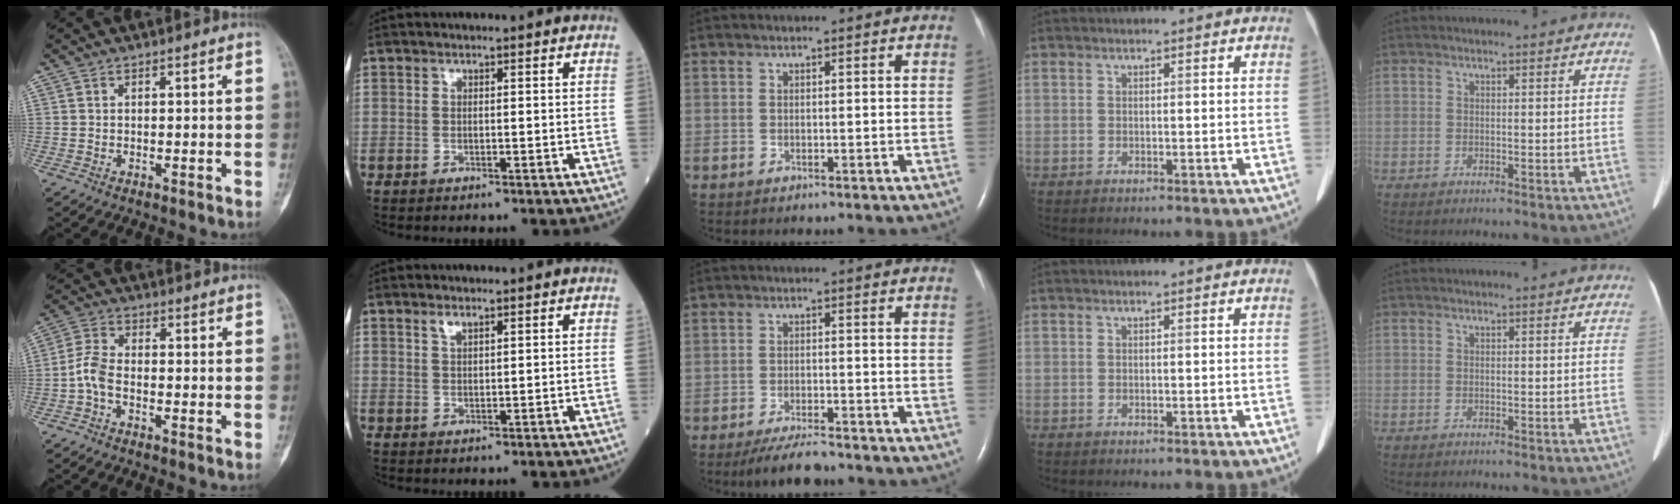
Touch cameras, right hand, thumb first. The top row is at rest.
{"thumb": {"total": 4.6, "force": [-1.6, 2.5, 3.5], "torque": [-0.077, 0.017, -0.041]}, "index": {"total": 1.3, "force": [1.0, 0.3, 0.8], "torque": [-0.018, 0.003, 0.025]}, "middle": {"total": 5.3, "force": [-4.7, 0.8, 2.4], "torque": [-0.047, -0.014, -0.082]}}